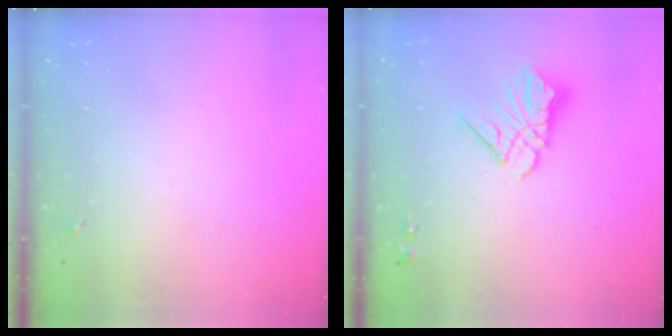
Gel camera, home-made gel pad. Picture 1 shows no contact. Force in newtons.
{"total": 12.7, "press": 12.6, "slide": 1.1}